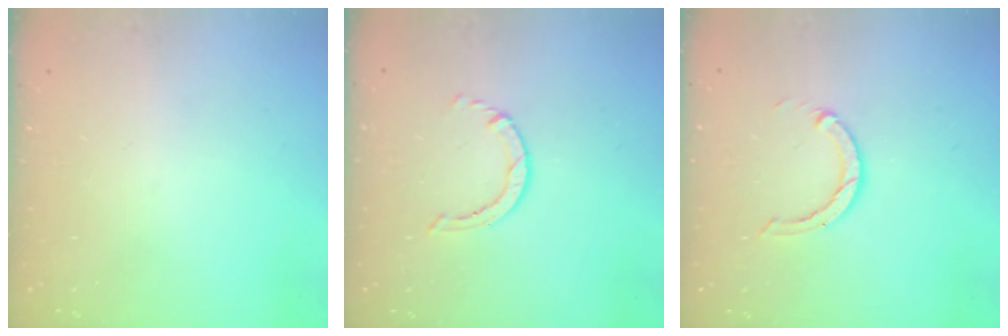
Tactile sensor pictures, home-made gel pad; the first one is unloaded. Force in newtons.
{"total": 0.6, "press": 0.6, "slide": 0.1}
{"total": 3.6, "press": 3.5, "slide": 0.5}